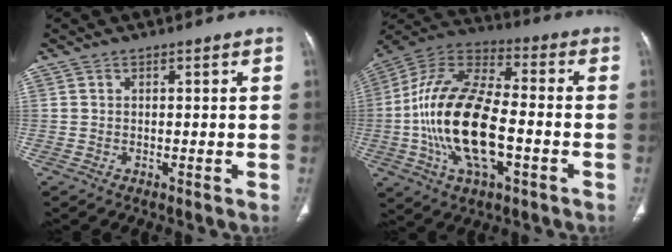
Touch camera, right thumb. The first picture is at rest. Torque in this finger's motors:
{"motor_torque": [0.69, 1.64, 2.54, -0.23, 0.48]}